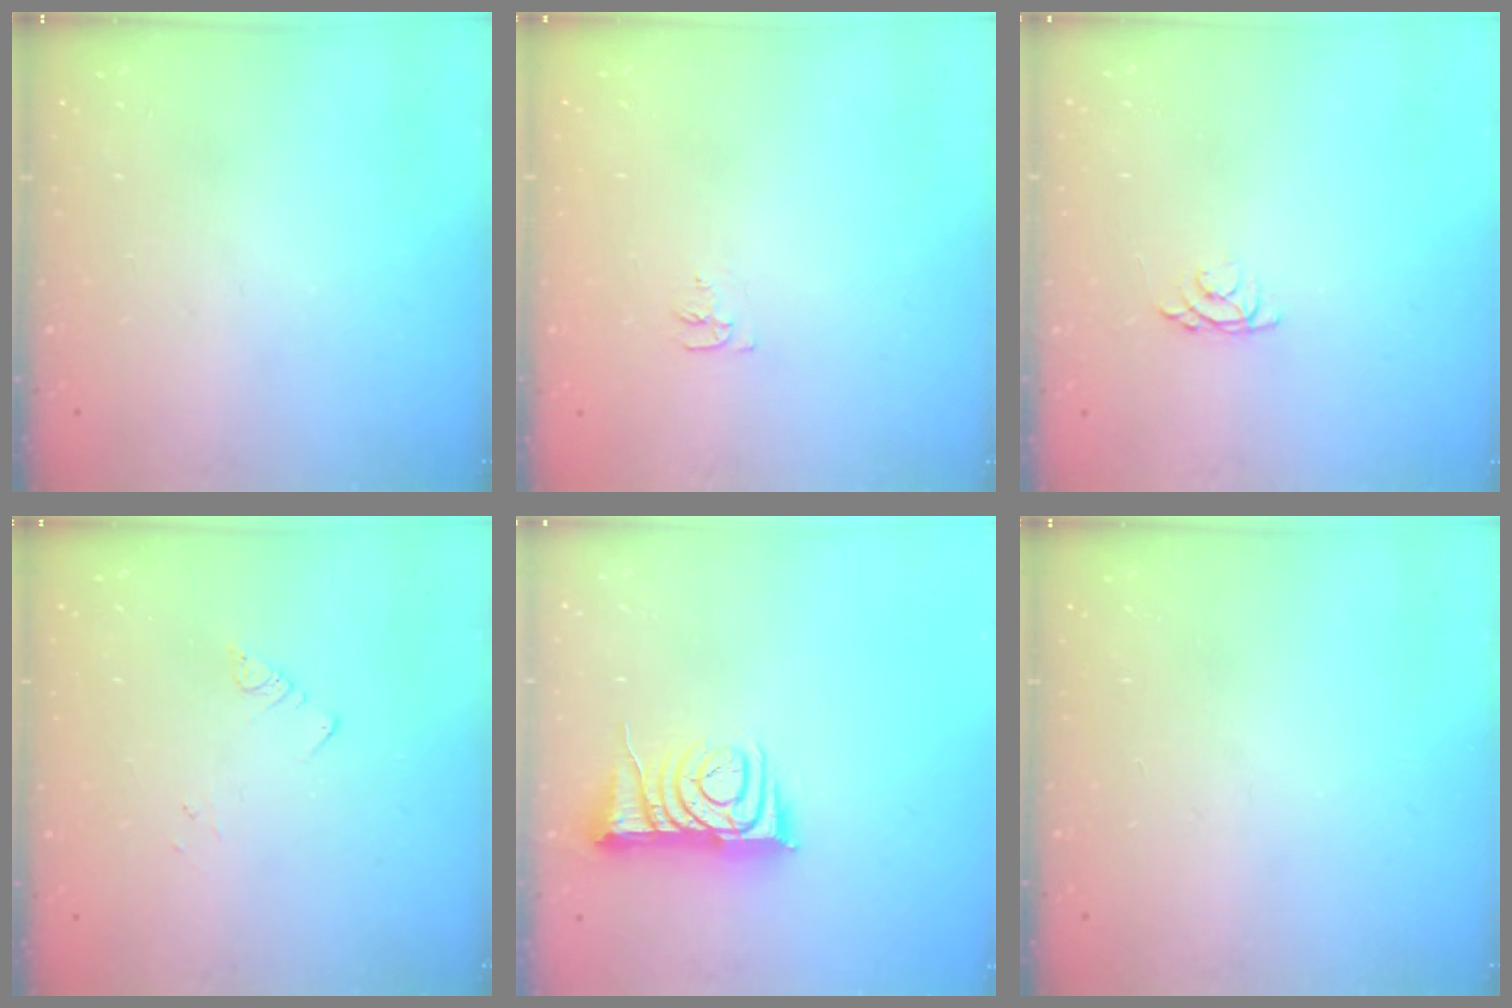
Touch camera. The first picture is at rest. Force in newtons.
{"total": 4.0, "press": 3.9, "slide": 0.4}
{"total": 3.4, "press": 3.3, "slide": 0.5}
{"total": 1.9, "press": 1.9, "slide": 0.2}
{"total": 8.4, "press": 8.3, "slide": 1.0}
{"total": 0.0}